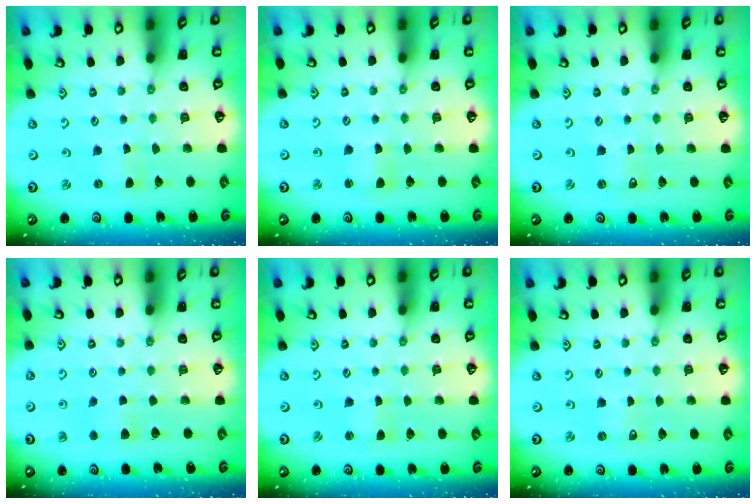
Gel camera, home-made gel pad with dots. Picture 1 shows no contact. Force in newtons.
{"total": 2.7, "press": 2.7, "slide": 0.3}
{"total": 1.2, "press": 1.2, "slide": 0.1}
{"total": 4.8, "press": 4.7, "slide": 1.0}
{"total": 1.3, "press": 1.3, "slide": 0.1}
{"total": 0.0}